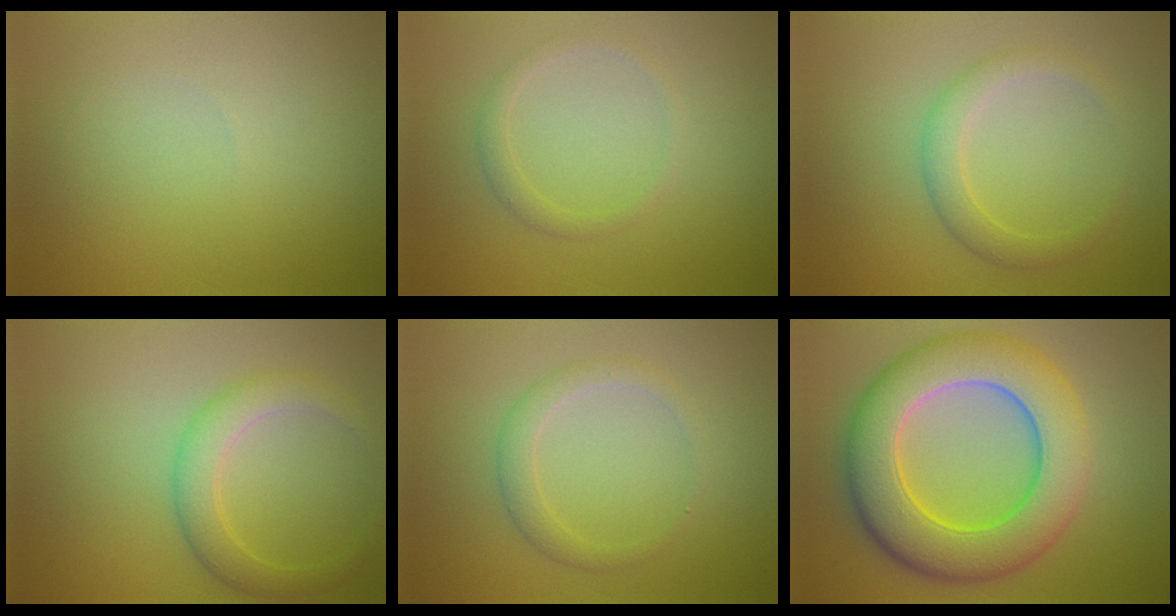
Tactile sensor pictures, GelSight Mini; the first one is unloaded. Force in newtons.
{"total": 1.3, "press": 1.3, "slide": 0.2}
{"total": 2.4, "press": 2.3, "slide": 0.2}
{"total": 3.0, "press": 3.0, "slide": 0.2}
{"total": 1.9, "press": 1.9, "slide": 0.0}
{"total": 10.4, "press": 10.3, "slide": 0.7}